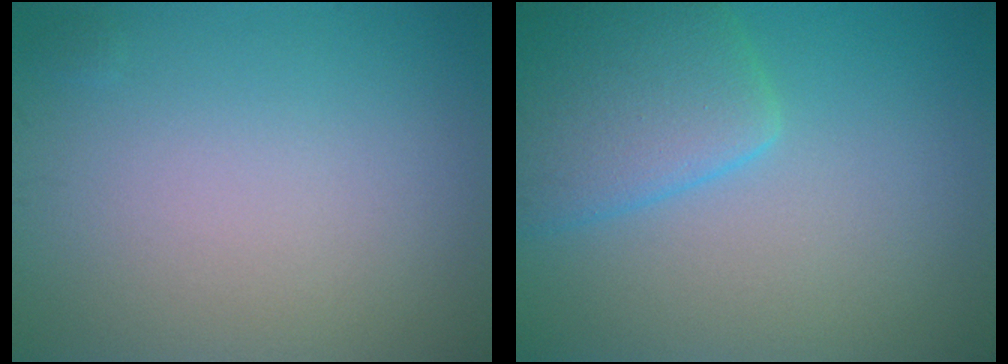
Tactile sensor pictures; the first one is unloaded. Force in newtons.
{"total": 5.2, "press": 5.2, "slide": 0.3}